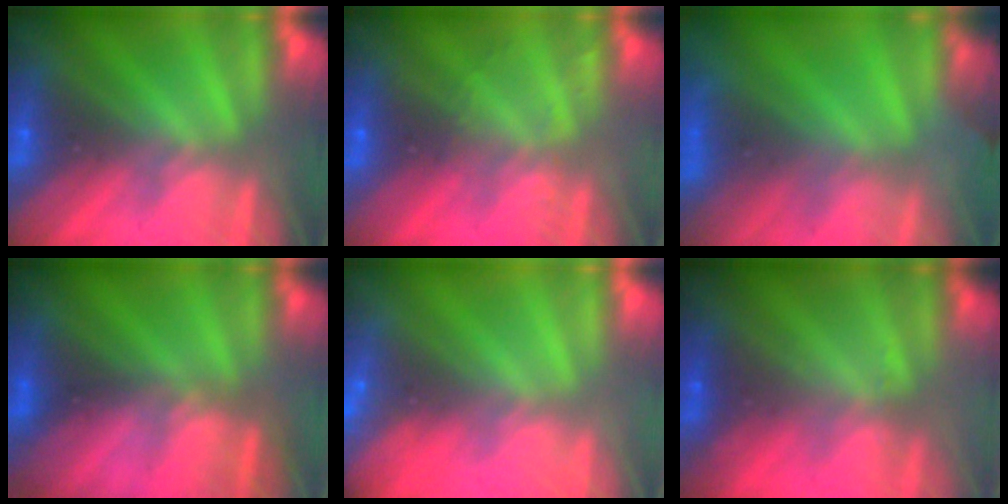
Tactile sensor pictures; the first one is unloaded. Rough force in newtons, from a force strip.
{"total": 2.0}
{"total": 6.9}
{"total": 2.8}
{"total": 2.9}
{"total": 2.2}